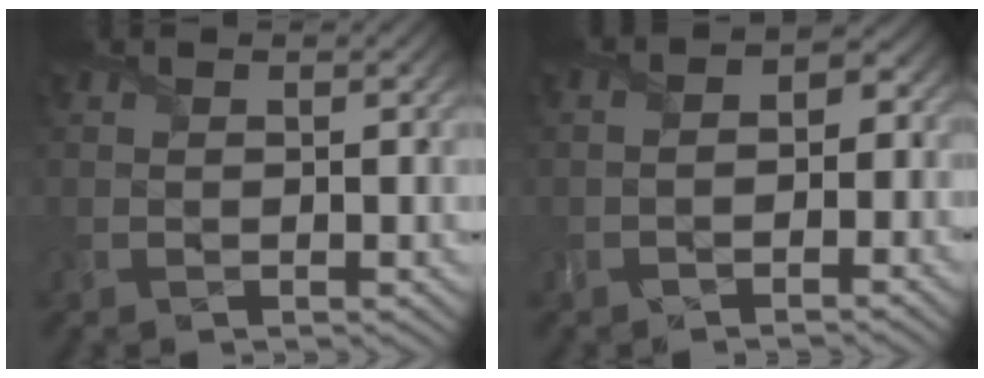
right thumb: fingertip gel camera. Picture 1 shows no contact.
{"total": 3.5, "force": [-1.4, 2.5, 2.0], "torque": [-0.004, 0.005, -0.035]}